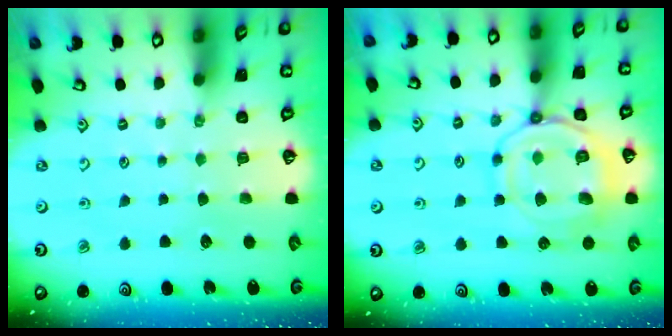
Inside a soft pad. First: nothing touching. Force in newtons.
{"total": 13.9, "press": 13.9, "slide": 1.4}